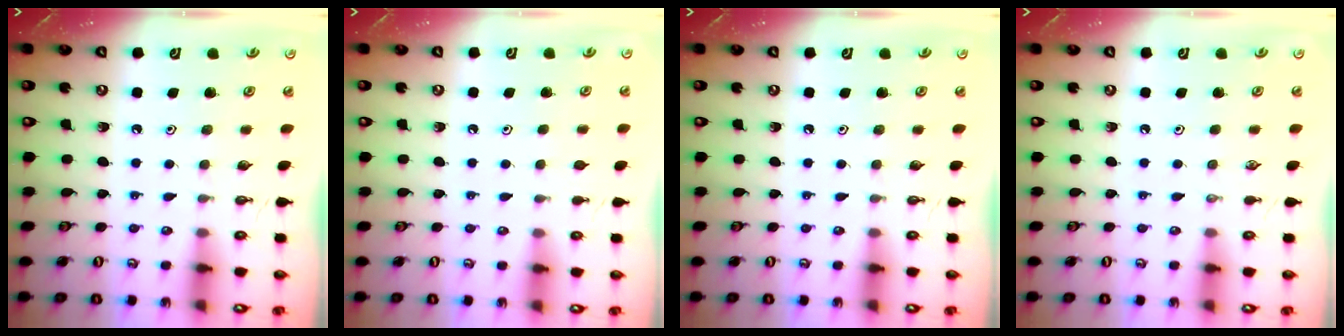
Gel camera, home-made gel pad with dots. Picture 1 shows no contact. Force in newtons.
{"total": 0.8, "press": 0.7, "slide": 0.3}
{"total": 0.0}
{"total": 0.0}